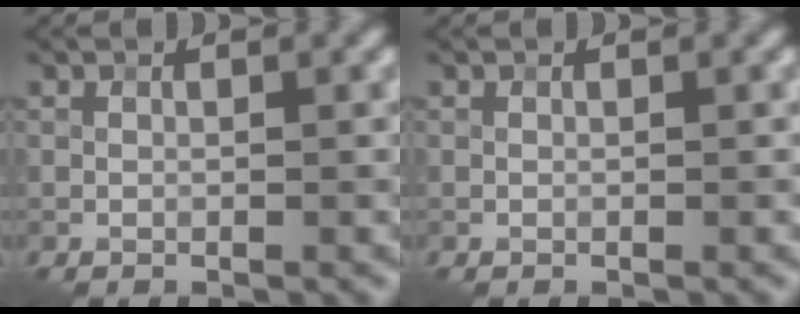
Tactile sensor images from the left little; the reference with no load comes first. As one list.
[{"total": 0.0}]